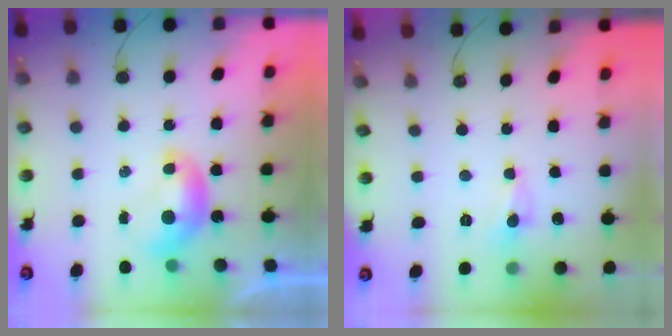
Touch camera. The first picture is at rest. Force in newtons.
{"total": 2.1, "press": 1.9, "slide": 0.7}